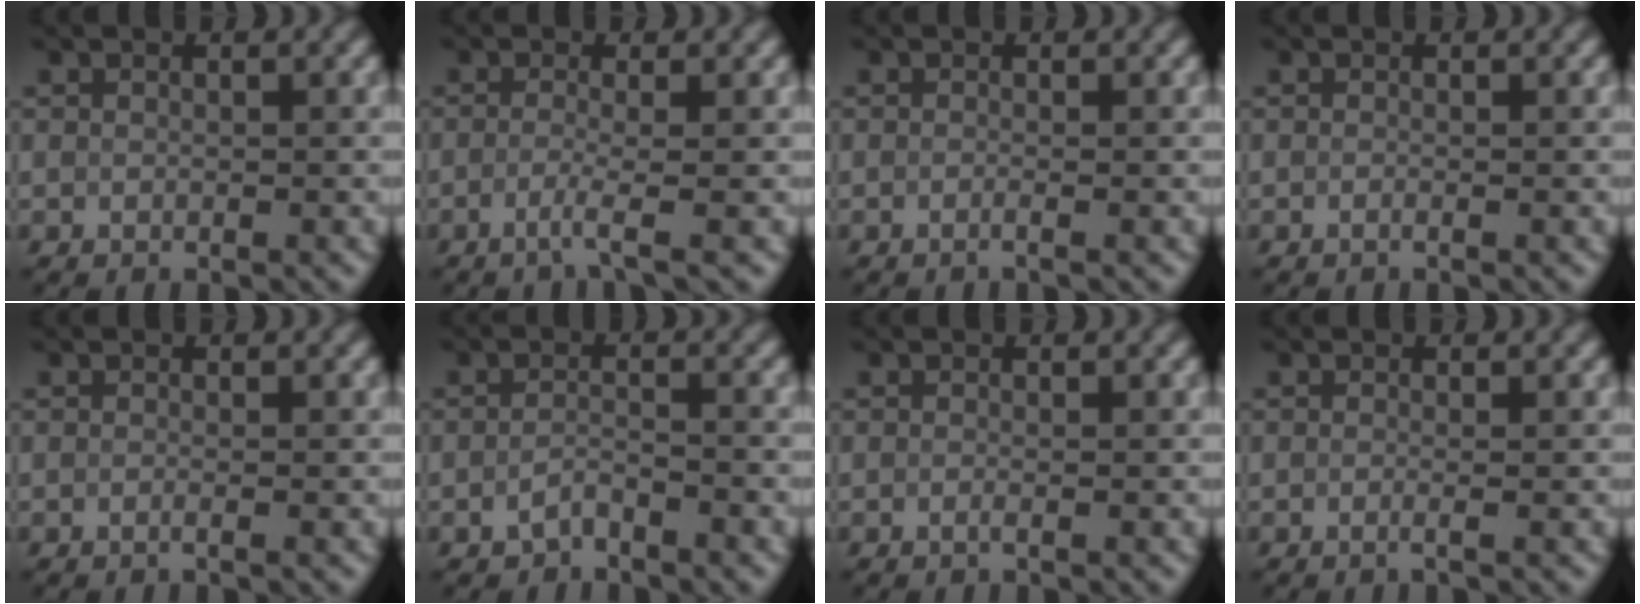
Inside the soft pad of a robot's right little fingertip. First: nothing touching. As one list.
[{"total": 1.9, "force": [-1.5, -0.2, 1.1], "torque": [-0.021, -0.002, -0.034]}, {"total": 0.7, "force": [-0.7, 0.0, 0.2], "torque": [-0.001, -0.009, -0.016]}, {"total": 0.6, "force": [-0.5, 0.2, 0.3], "torque": [0.001, -0.007, -0.016]}, {"total": 0.7, "force": [-0.5, 0.2, 0.4], "torque": [-0.001, -0.008, -0.019]}, {"total": 1.8, "force": [-1.8, -0.1, -0.1], "torque": [-0.007, 0.005, -0.032]}, {"total": 0.6, "force": [-0.6, 0.0, 0.1], "torque": [-0.002, -0.006, -0.011]}, {"total": 0.8, "force": [-0.6, 0.2, 0.5], "torque": [-0.005, -0.009, -0.020]}]